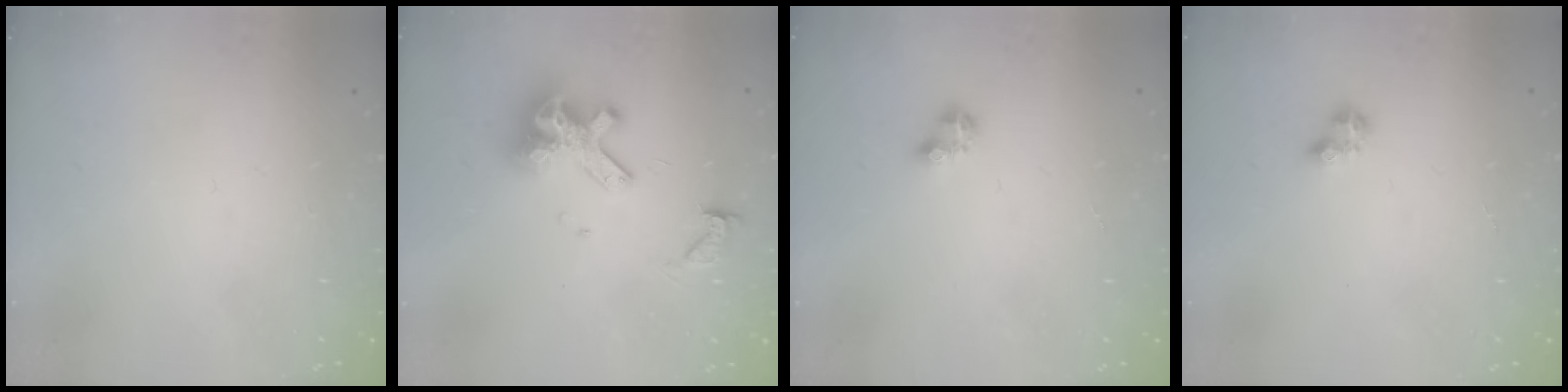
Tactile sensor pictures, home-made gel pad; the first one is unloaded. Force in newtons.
{"total": 12.1, "press": 12.0, "slide": 1.5}
{"total": 2.8, "press": 2.8, "slide": 0.4}
{"total": 2.7, "press": 2.6, "slide": 0.3}